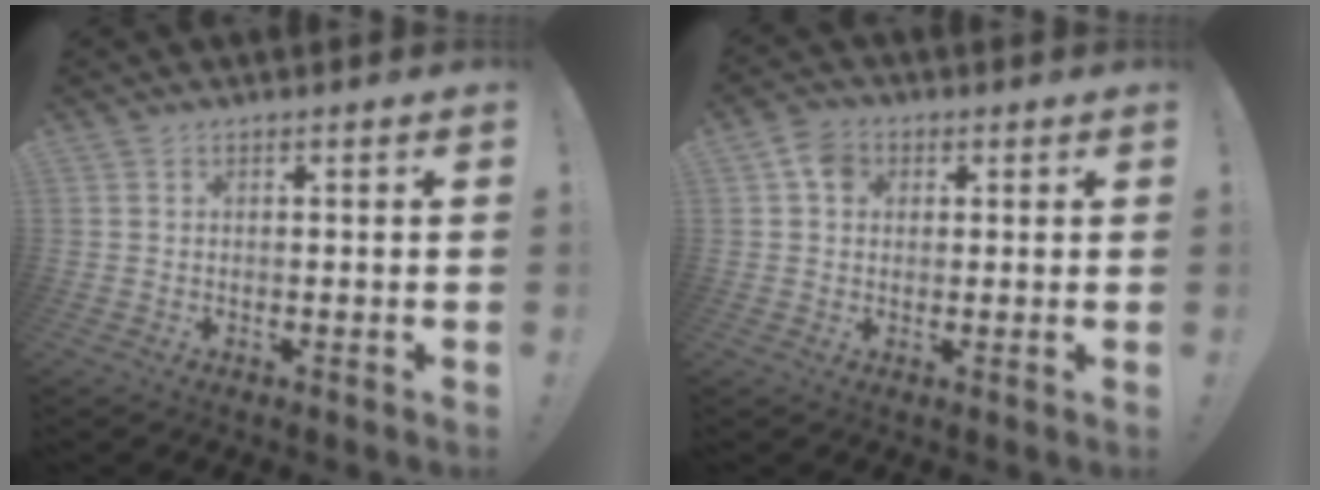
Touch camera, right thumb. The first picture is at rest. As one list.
[{"total": 5.7, "force": [1.9, 4.5, 3.0], "torque": [-0.047, 0.003, 0.036]}]